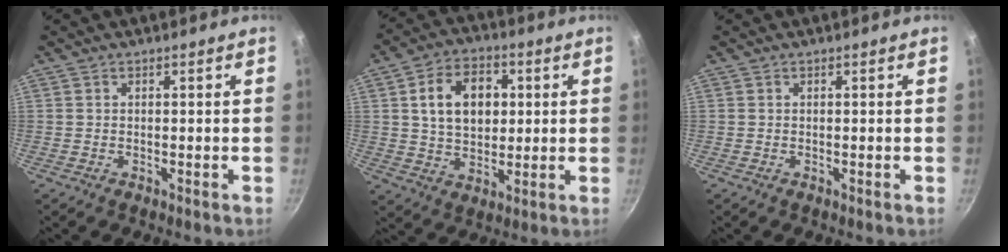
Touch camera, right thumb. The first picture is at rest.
{"total": 13.1, "force": [2.7, 9.3, 8.8], "torque": [-0.116, 0.006, 0.040]}
{"total": 0.0}